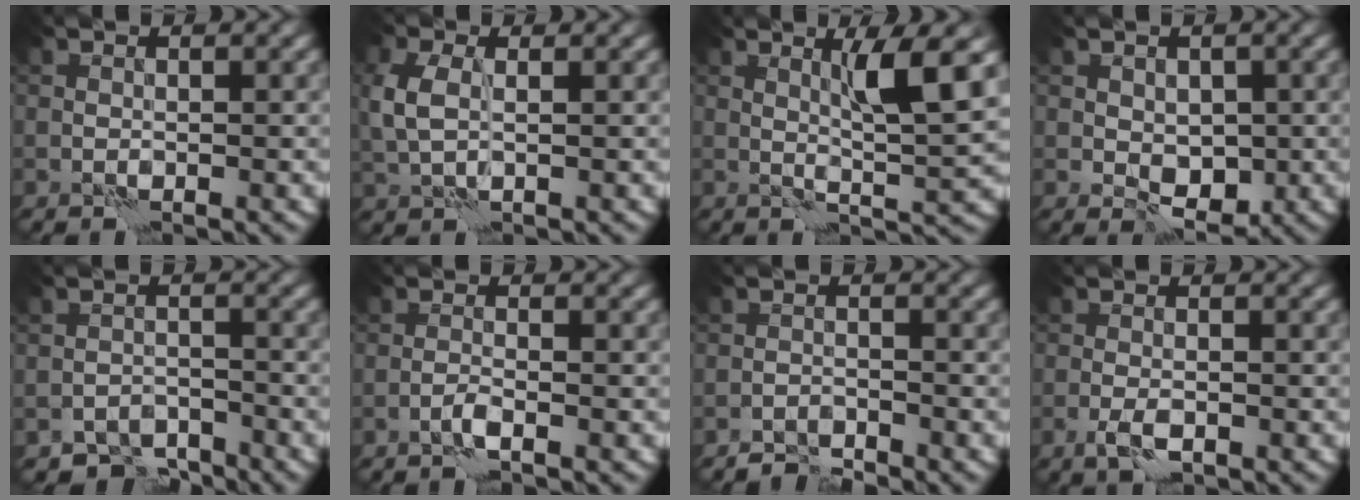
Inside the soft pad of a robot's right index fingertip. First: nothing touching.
{"total": 3.1, "force": [0.6, 1.8, 2.4], "torque": [-0.069, 0.007, 0.010]}
{"total": 4.7, "force": [1.7, 0.1, 4.4], "torque": [-0.080, -0.004, 0.032]}
{"total": 3.4, "force": [-0.4, 2.4, 2.4], "torque": [-0.034, -0.004, -0.008]}
{"total": 3.7, "force": [-3.4, 1.3, 0.4], "torque": [0.007, 0.001, -0.062]}
{"total": 1.1, "force": [-0.8, -0.2, 0.8], "torque": [-0.018, 0.005, -0.019]}
{"total": 2.0, "force": [-2.0, 0.0, 0.1], "torque": [0.001, 0.005, -0.042]}
{"total": 2.1, "force": [-1.2, 0.7, 1.6], "torque": [-0.036, -0.002, -0.026]}